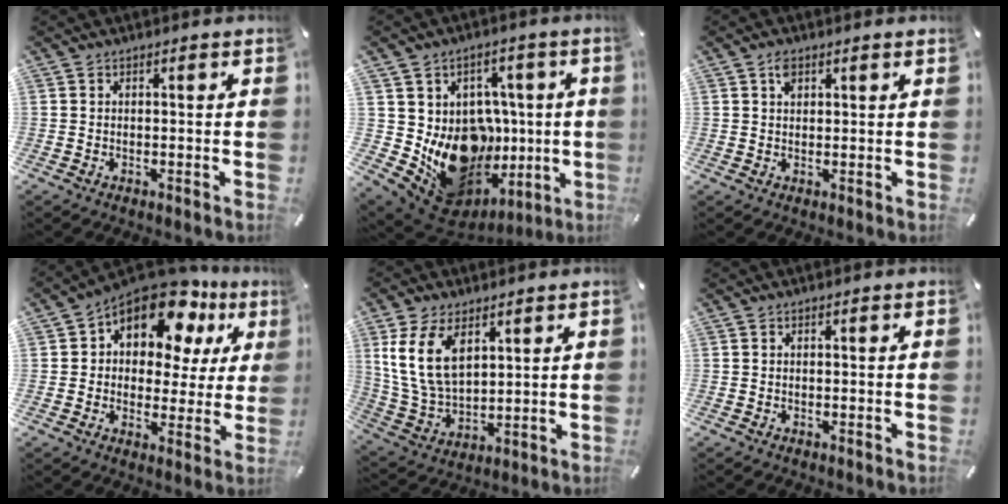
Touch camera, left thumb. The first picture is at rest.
{"total": 17.9, "force": [-1.4, 15.6, 8.7], "torque": [-0.152, -0.028, 0.023]}
{"total": 2.2, "force": [1.3, 1.0, 1.4], "torque": [-0.024, -0.002, 0.022]}
{"total": 14.7, "force": [9.7, 8.0, 7.6], "torque": [-0.115, -0.074, 0.168]}
{"total": 12.4, "force": [5.5, 7.7, 8.0], "torque": [-0.195, -0.015, 0.100]}
{"total": 0.0}